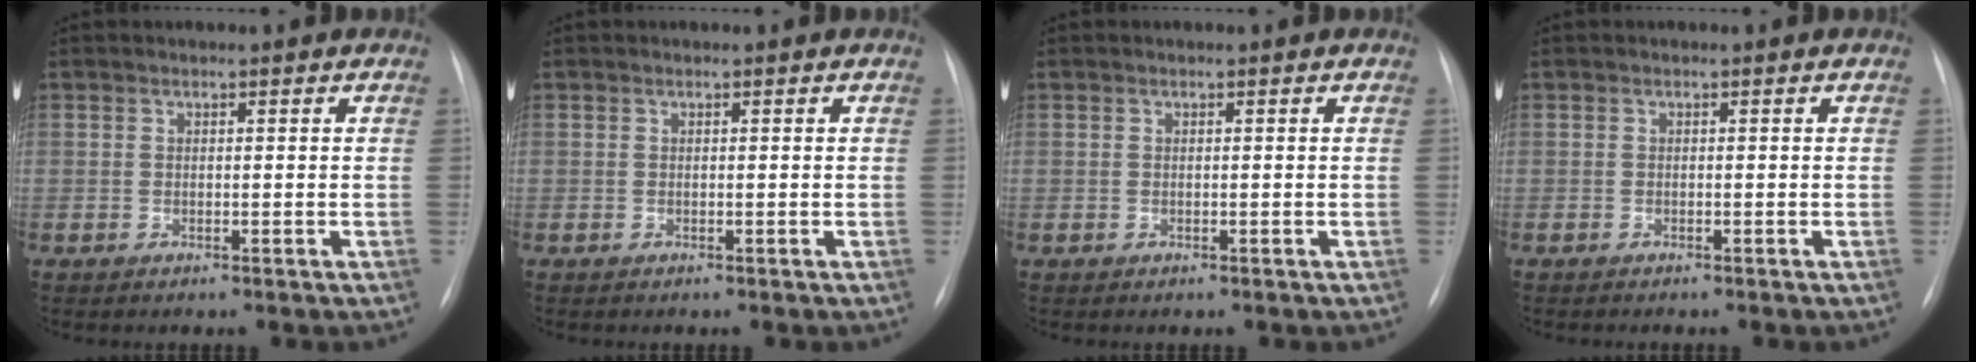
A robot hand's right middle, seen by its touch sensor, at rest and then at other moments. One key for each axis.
{"total": 0.0}
{"total": 0.0}
{"total": 1.0, "fx": -0.9, "fy": 0.2, "fz": 0.5, "tx": -0.009, "ty": -0.004, "tz": -0.011}